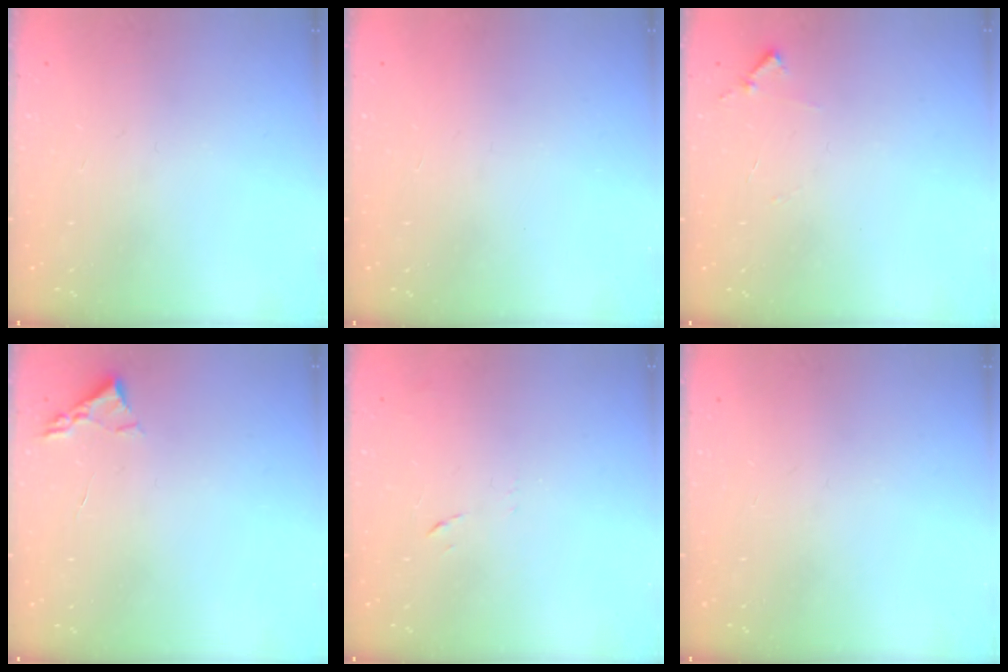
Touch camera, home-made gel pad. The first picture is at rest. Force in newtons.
{"total": 1.6, "press": 1.5, "slide": 0.1}
{"total": 6.8, "press": 6.8, "slide": 0.6}
{"total": 2.4, "press": 2.3, "slide": 0.3}
{"total": 7.2, "press": 7.2, "slide": 0.6}
{"total": 0.0}